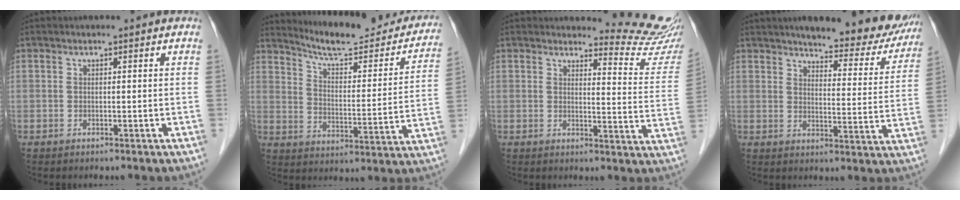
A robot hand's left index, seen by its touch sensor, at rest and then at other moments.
{"total": 19.9, "force": [18.1, 3.7, 7.4], "torque": [-0.092, -0.038, 0.236]}
{"total": 10.8, "force": [10.7, -0.3, 0.6], "torque": [0.000, -0.102, 0.105]}
{"total": 16.0, "force": [14.1, 3.7, 6.6], "torque": [-0.058, -0.025, 0.161]}